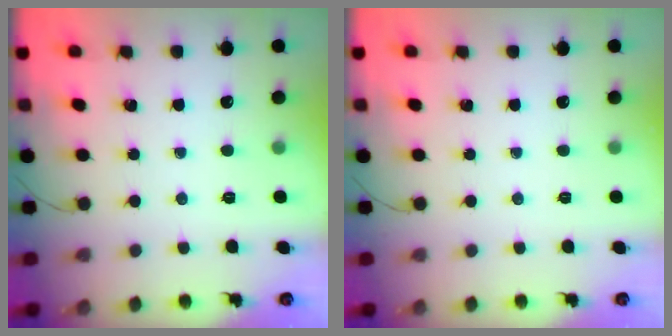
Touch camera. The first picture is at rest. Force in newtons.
{"total": 0.0}